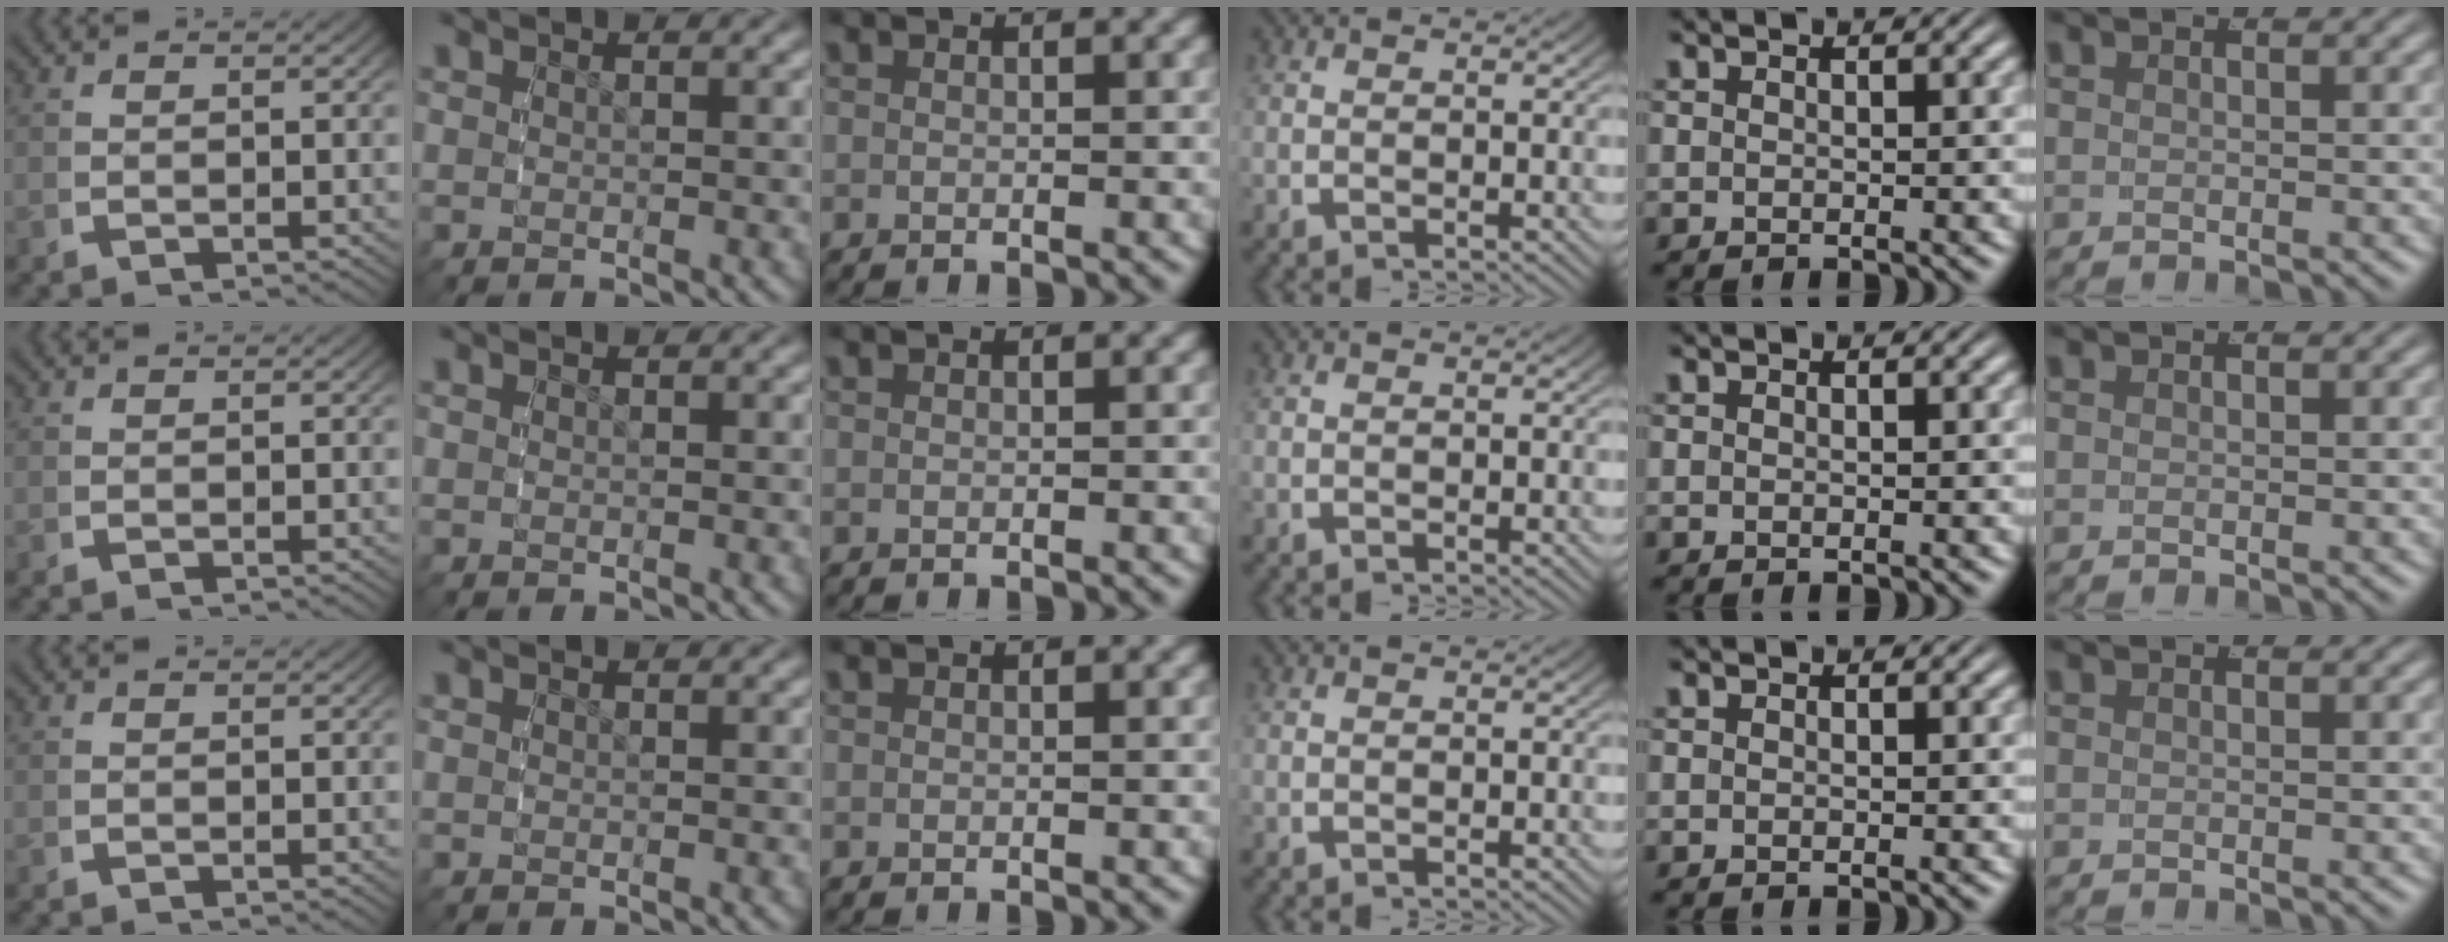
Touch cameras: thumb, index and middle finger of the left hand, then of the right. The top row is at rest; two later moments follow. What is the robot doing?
{"motion": "reach", "object": "sponge"}